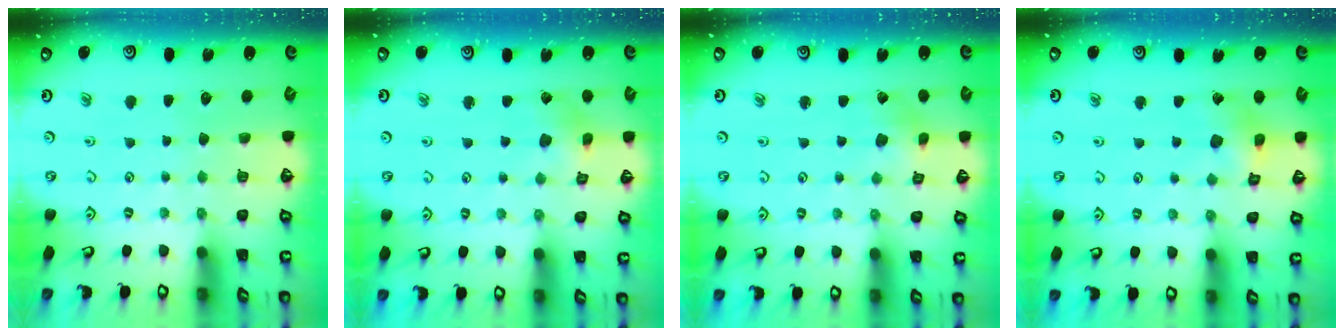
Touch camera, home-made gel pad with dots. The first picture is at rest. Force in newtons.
{"total": 3.5, "press": 3.4, "slide": 0.6}
{"total": 2.2, "press": 2.2, "slide": 0.4}
{"total": 7.0, "press": 7.0, "slide": 0.7}